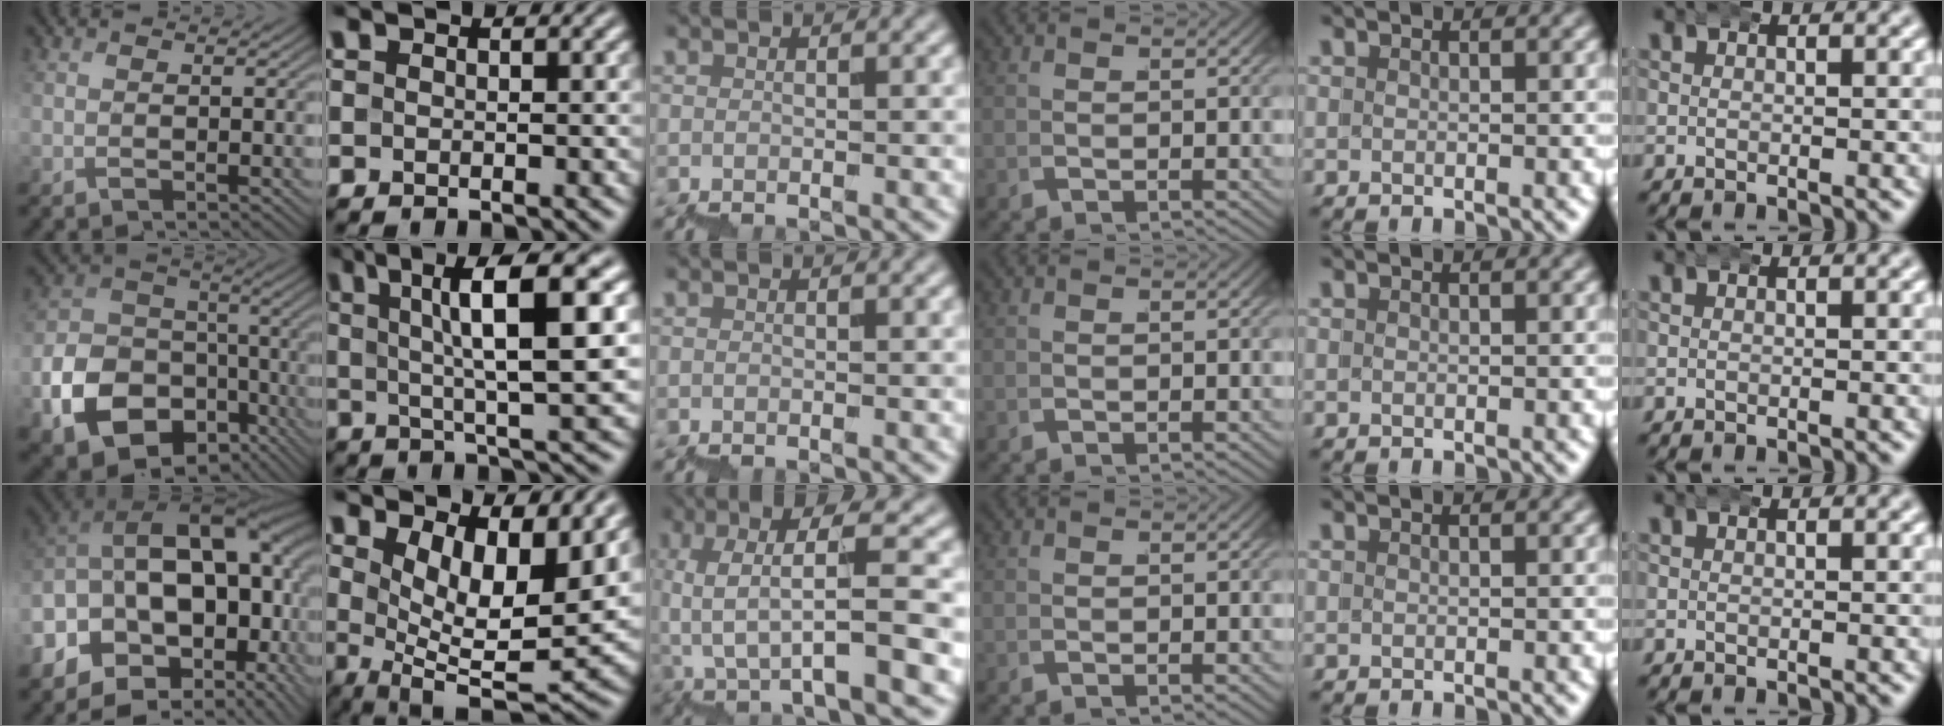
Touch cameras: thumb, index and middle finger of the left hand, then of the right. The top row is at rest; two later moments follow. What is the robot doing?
{"motion": "wrap", "object": "bubble wrap"}